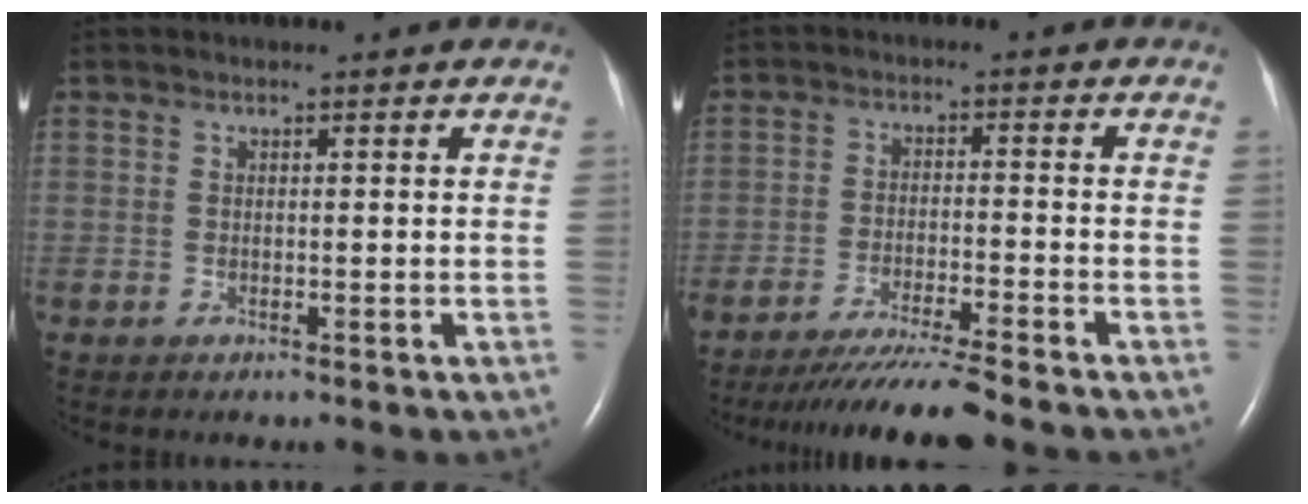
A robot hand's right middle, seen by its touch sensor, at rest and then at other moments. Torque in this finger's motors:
{"motor_torque": [1.06, -1.08, 0.17, 0.11]}